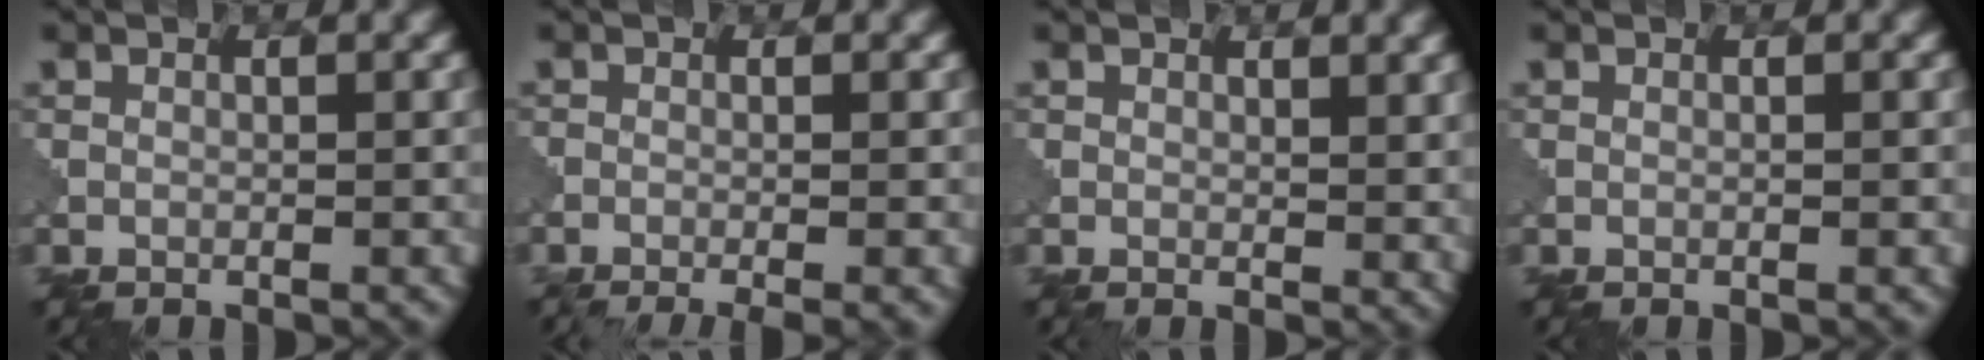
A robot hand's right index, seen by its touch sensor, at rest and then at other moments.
{"total": 3.9, "force": [-1.5, 1.7, 3.1], "torque": [-0.014, -0.001, -0.019]}
{"total": 2.9, "force": [1.6, 1.3, 2.0], "torque": [-0.019, 0.002, 0.027]}
{"total": 0.8, "force": [0.0, 0.4, 0.7], "torque": [0.002, 0.006, -0.009]}